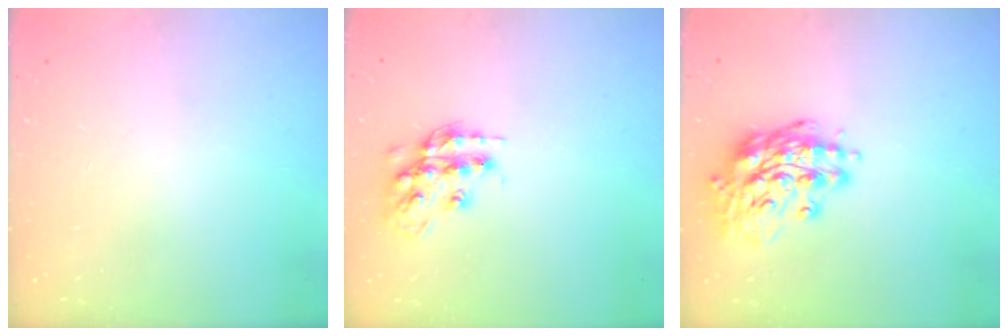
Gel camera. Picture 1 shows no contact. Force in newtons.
{"total": 14.0, "press": 14.0, "slide": 0.6}
{"total": 16.0, "press": 15.8, "slide": 2.7}